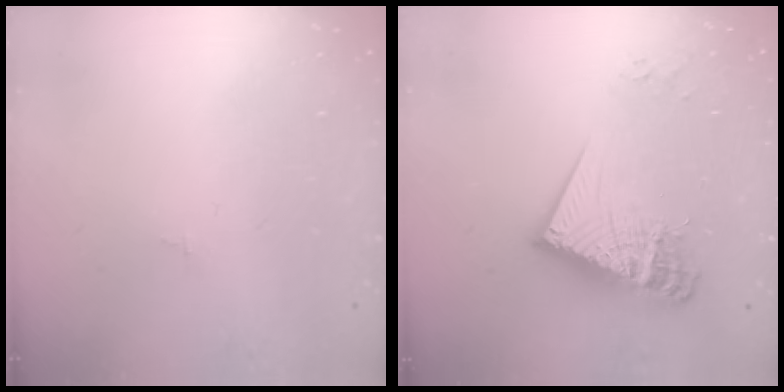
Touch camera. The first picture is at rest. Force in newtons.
{"total": 18.2, "press": 18.1, "slide": 1.6}